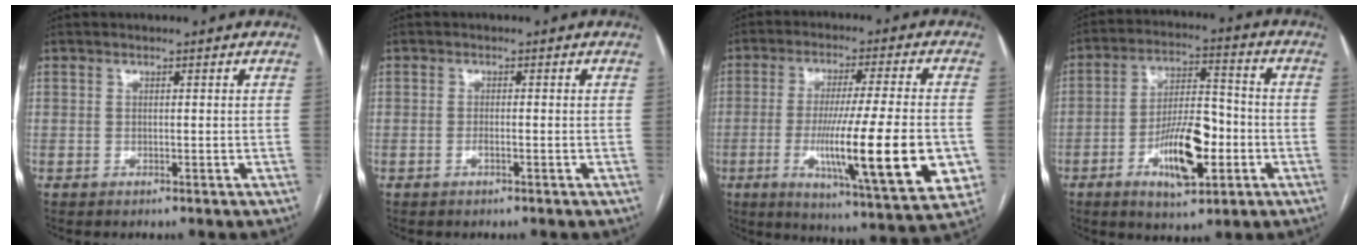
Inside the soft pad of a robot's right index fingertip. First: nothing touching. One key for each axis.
{"total": 0.9, "fx": -0.4, "fy": 0.1, "fz": 0.9, "tx": -0.017, "ty": 0.001, "tz": -0.007}
{"total": 20.6, "fx": -4.5, "fy": 1.3, "fz": 20.1, "tx": -0.281, "ty": -0.030, "tz": -0.063}
{"total": 12.3, "fx": -4.1, "fy": 4.0, "fz": 10.9, "tx": -0.196, "ty": 0.006, "tz": -0.067}